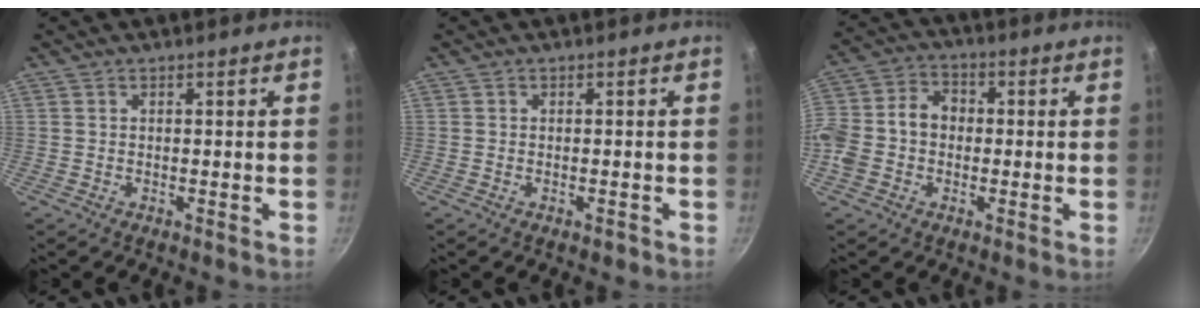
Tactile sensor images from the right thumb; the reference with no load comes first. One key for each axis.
{"total": 0.9, "fx": -0.6, "fy": 0.5, "fz": 0.5, "tx": -0.007, "ty": 0.003, "tz": -0.009}
{"total": 11.5, "fx": -1.0, "fy": 9.0, "fz": 7.0, "tx": -0.117, "ty": 0.032, "tz": -0.035}